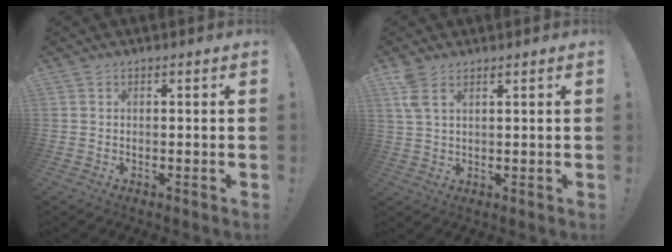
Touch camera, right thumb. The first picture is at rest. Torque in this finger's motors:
{"motor_torque": [0.19, 0.24, 0.05, 0.03, 0.00]}